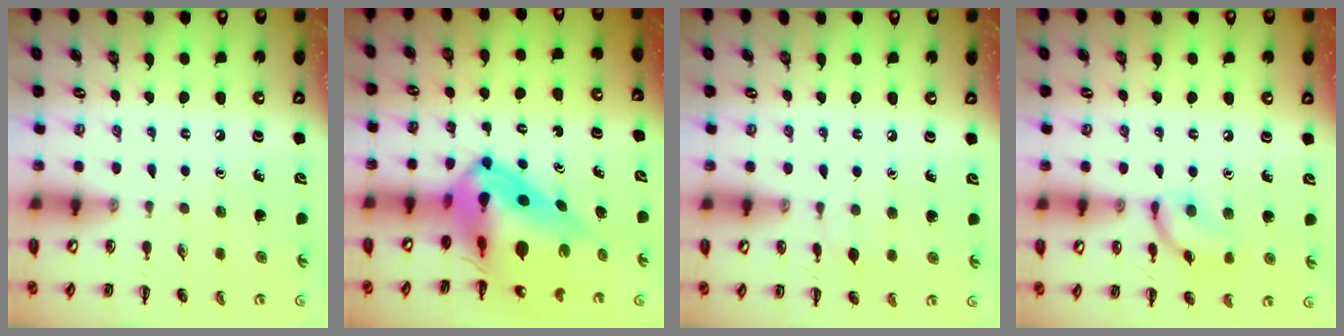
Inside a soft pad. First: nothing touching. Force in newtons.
{"total": 15.2, "press": 14.5, "slide": 4.4}
{"total": 4.5, "press": 4.2, "slide": 1.6}
{"total": 9.9, "press": 9.9, "slide": 0.5}